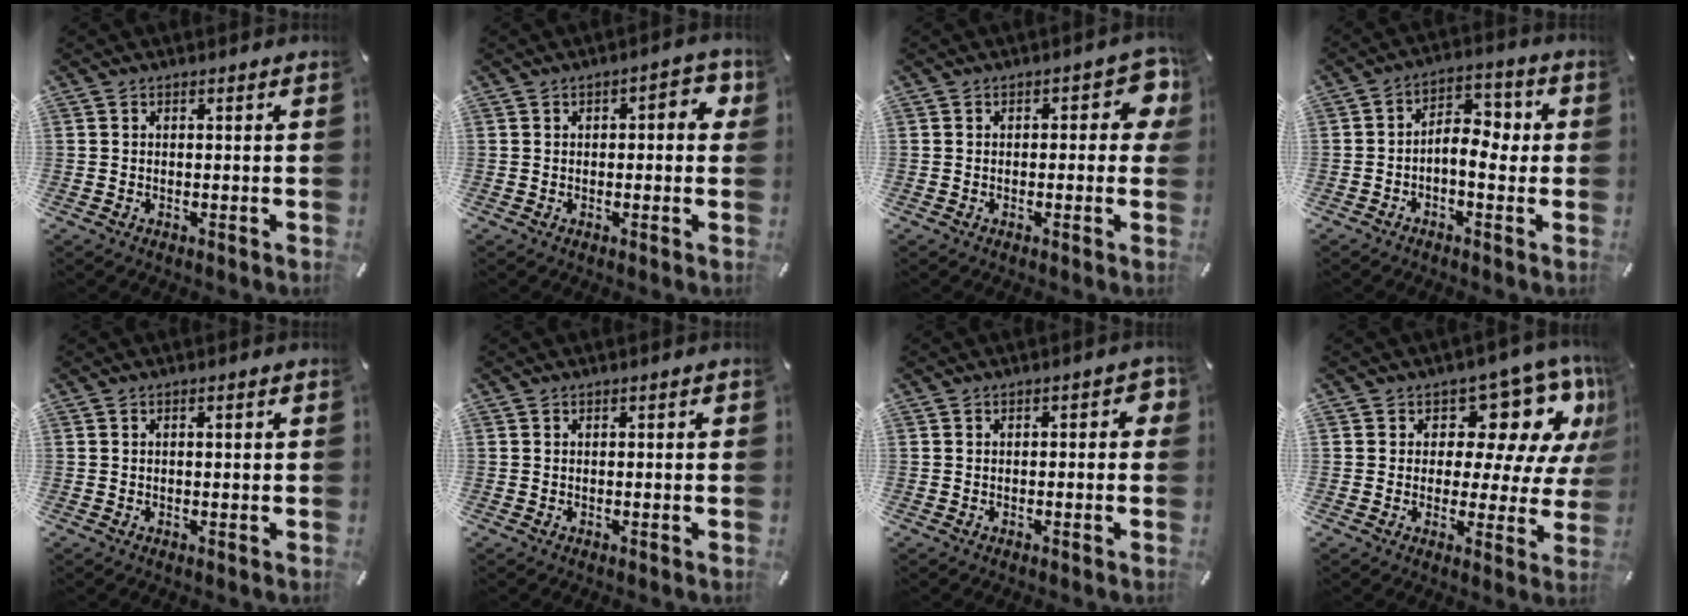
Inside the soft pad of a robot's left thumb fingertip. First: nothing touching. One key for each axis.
{"total": 4.7, "fx": 0.5, "fy": 2.6, "fz": 3.9, "tx": -0.043, "ty": 0.001, "tz": -0.001}
{"total": 6.1, "fx": 1.0, "fy": 3.2, "fz": 5.1, "tx": -0.057, "ty": 0.000, "tz": 0.011}
{"total": 7.3, "fx": -1.7, "fy": 4.4, "fz": 5.6, "tx": -0.076, "ty": 0.006, "tz": -0.034}
{"total": 1.1, "fx": 0.1, "fy": 0.4, "fz": 1.1, "tx": -0.020, "ty": 0.003, "tz": 0.000}
{"total": 0.6, "fx": 0.0, "fy": 0.2, "fz": 0.6, "tx": -0.010, "ty": 0.002, "tz": -0.002}
{"total": 2.3, "fx": -0.4, "fy": 1.2, "fz": 1.9, "tx": -0.025, "ty": 0.005, "tz": -0.009}
{"total": 13.4, "fx": 7.2, "fy": 7.5, "fz": 8.4, "tx": -0.106, "ty": -0.063, "tz": 0.121}